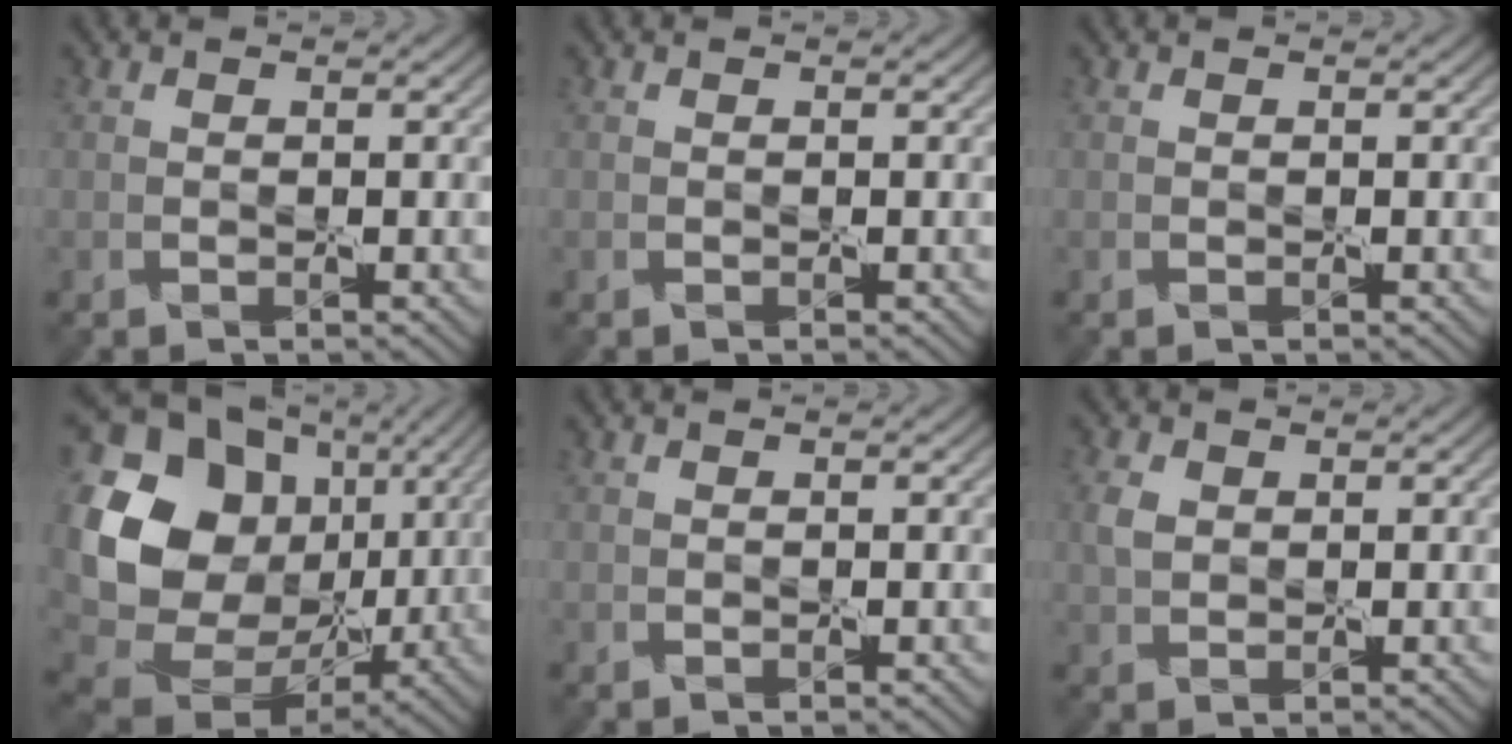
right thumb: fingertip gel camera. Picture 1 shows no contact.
{"total": 0.0}
{"total": 0.0}
{"total": 16.5, "force": [3.7, 13.6, 8.6], "torque": [-0.208, -0.005, 0.075]}
{"total": 0.0}
{"total": 2.1, "force": [0.6, 1.5, 1.3], "torque": [-0.029, 0.006, 0.006]}